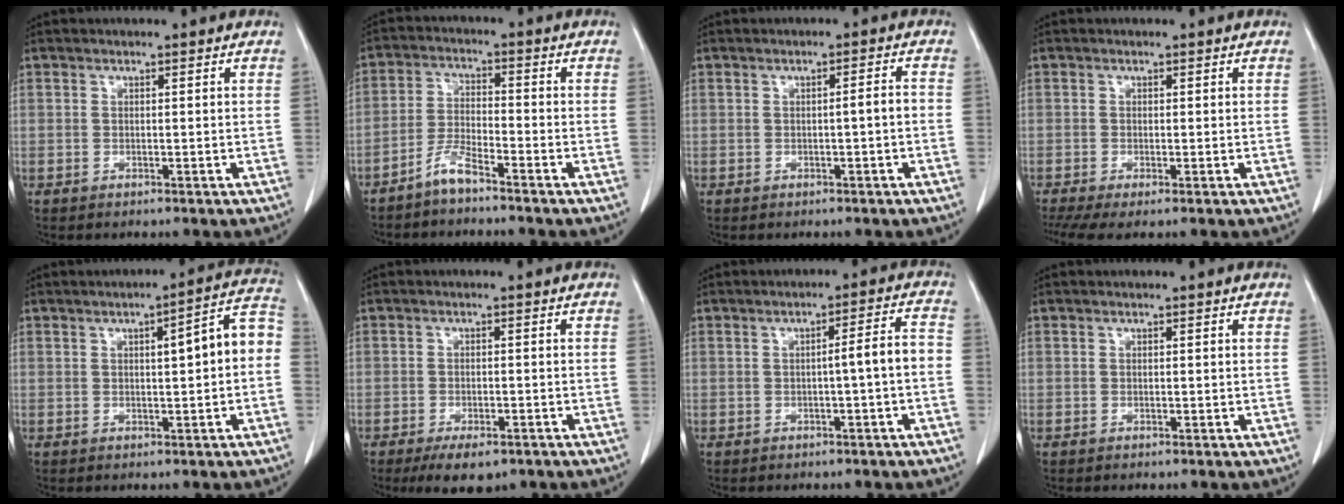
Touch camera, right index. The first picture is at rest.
{"total": 4.3, "force": [-3.7, 0.3, 2.3], "torque": [-0.053, -0.007, -0.077]}
{"total": 1.8, "force": [-0.5, 0.0, 1.8], "torque": [-0.026, 0.002, -0.006]}
{"total": 4.1, "force": [-2.6, 1.0, 3.0], "torque": [-0.060, -0.010, -0.047]}
{"total": 7.4, "force": [0.2, 0.9, 7.4], "torque": [-0.096, 0.026, -0.001]}
{"total": 5.5, "force": [-3.8, 2.2, 3.3], "torque": [-0.051, -0.006, -0.056]}
{"total": 4.4, "force": [-1.0, -0.2, 4.2], "torque": [-0.057, 0.014, -0.014]}
{"total": 0.0}